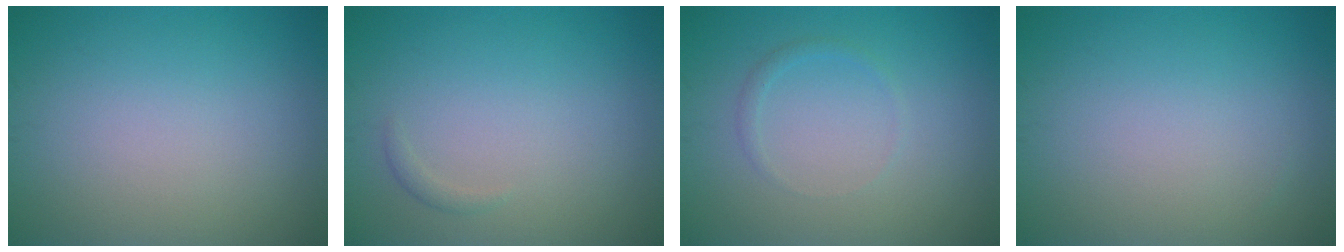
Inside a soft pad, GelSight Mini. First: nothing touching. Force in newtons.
{"total": 0.6, "press": 0.6, "slide": 0.0}
{"total": 0.8, "press": 0.8, "slide": 0.1}
{"total": 0.0}